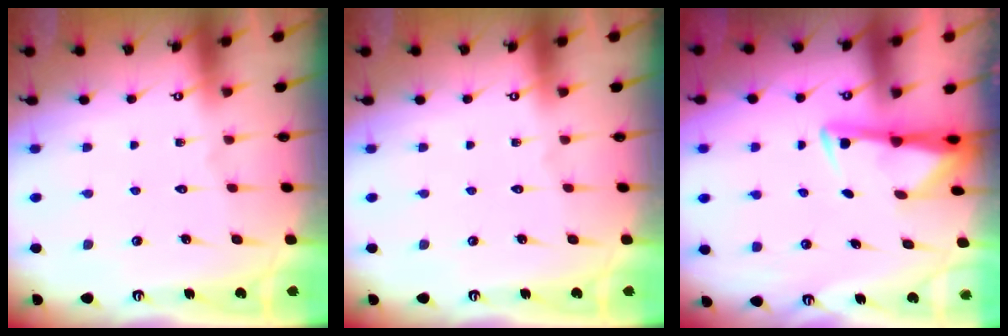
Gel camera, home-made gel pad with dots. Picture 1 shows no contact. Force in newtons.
{"total": 0.0}
{"total": 3.0, "press": 2.9, "slide": 0.5}